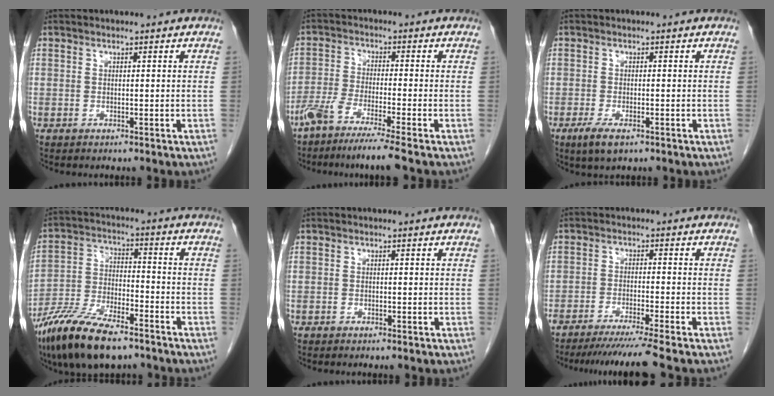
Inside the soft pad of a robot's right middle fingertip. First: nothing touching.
{"total": 7.6, "force": [-5.8, -0.8, 4.9], "torque": [-0.088, -0.025, -0.108]}
{"total": 3.7, "force": [-2.2, 1.1, 2.8], "torque": [-0.061, -0.008, -0.035]}
{"total": 14.5, "force": [-10.5, 4.3, 9.0], "torque": [-0.179, -0.016, -0.193]}
{"total": 0.6, "force": [-0.5, 0.1, 0.3], "torque": [-0.009, -0.001, -0.007]}
{"total": 9.6, "force": [-8.1, -1.9, 4.7], "torque": [-0.050, -0.032, -0.129]}